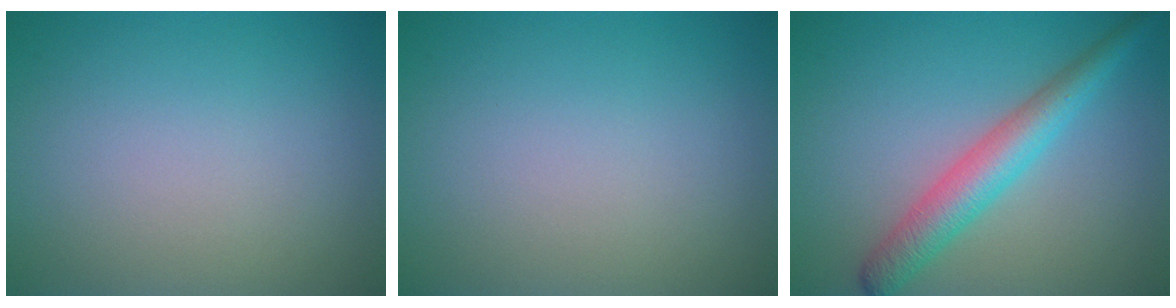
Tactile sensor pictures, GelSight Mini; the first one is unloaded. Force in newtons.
{"total": 0.0}
{"total": 4.3, "press": 4.3, "slide": 0.1}